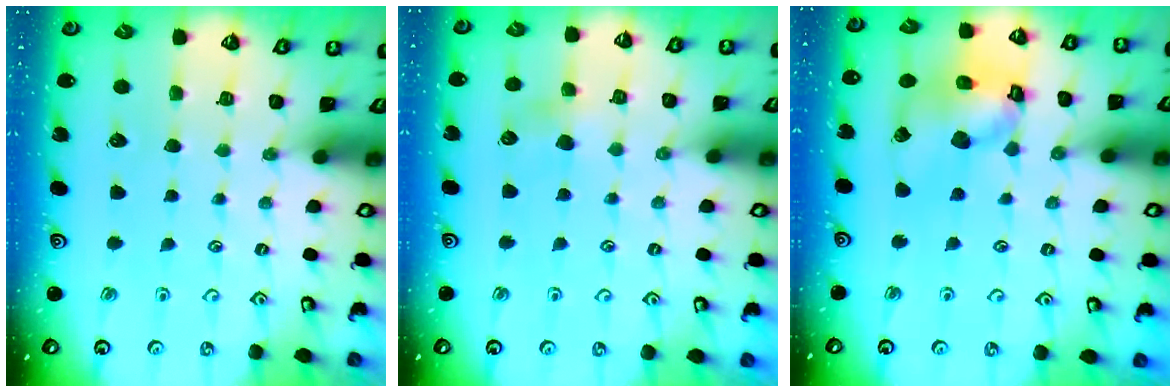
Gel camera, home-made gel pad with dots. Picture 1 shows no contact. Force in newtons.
{"total": 4.1, "press": 4.0, "slide": 1.0}
{"total": 13.2, "press": 13.1, "slide": 1.8}